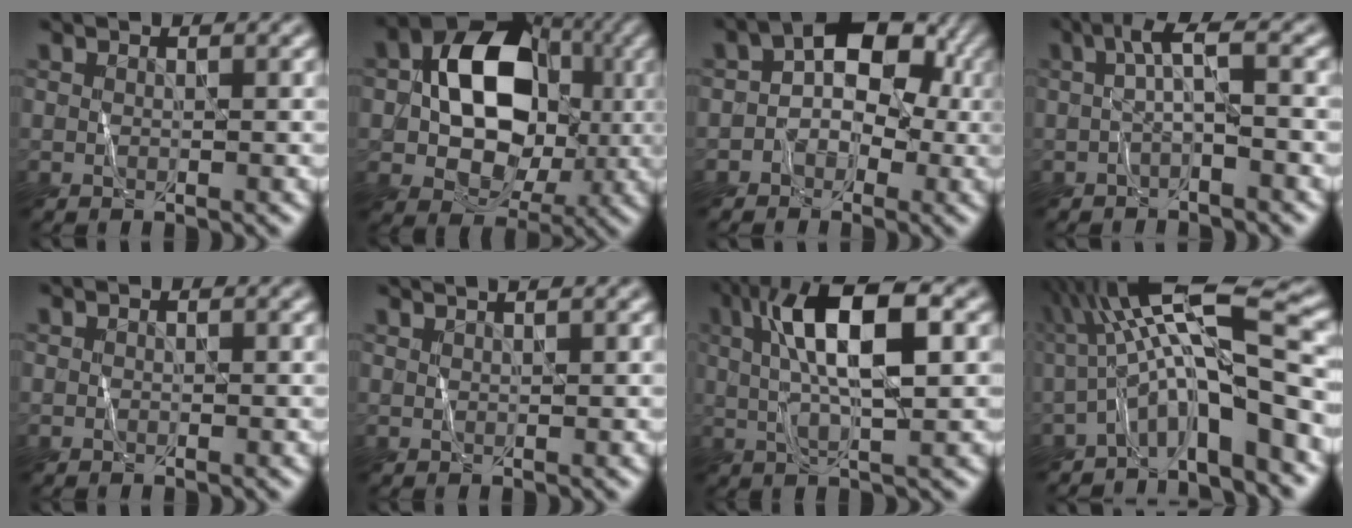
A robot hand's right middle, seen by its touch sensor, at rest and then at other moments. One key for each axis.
{"total": 11.0, "fx": 0.0, "fy": 8.0, "fz": 7.5, "tx": -0.110, "ty": 0.017, "tz": -0.014}
{"total": 5.1, "fx": -0.4, "fy": 3.8, "fz": 3.4, "tx": -0.034, "ty": 0.022, "tz": -0.020}
{"total": 2.4, "fx": -0.3, "fy": 0.3, "fz": 2.4, "tx": -0.048, "ty": 0.007, "tz": -0.008}
{"total": 0.0}
{"total": 2.7, "fx": 2.0, "fy": 1.0, "fz": 1.6, "tx": -0.003, "ty": 0.015, "tz": 0.002}
{"total": 8.7, "fx": 1.8, "fy": 2.6, "fz": 8.1, "tx": -0.145, "ty": 0.015, "tz": 0.026}
{"total": 9.7, "fx": -2.1, "fy": 2.0, "fz": 9.3, "tx": -0.153, "ty": 0.029, "tz": -0.044}